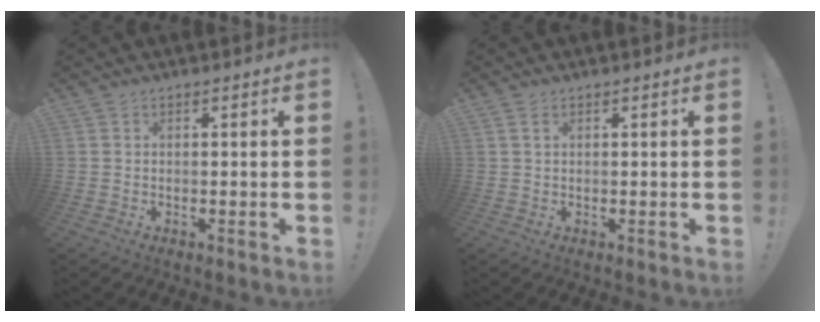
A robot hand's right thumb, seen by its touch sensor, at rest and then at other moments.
{"total": 1.4, "force": [0.7, 0.5, 1.1], "torque": [-0.016, -0.002, 0.012]}